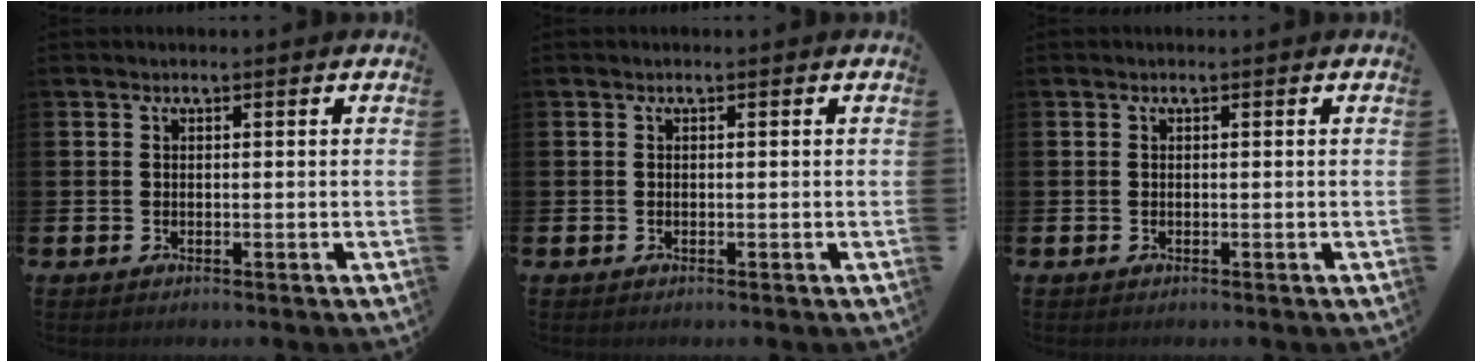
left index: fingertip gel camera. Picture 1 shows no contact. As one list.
[{"total": 0.0}, {"total": 0.0}]